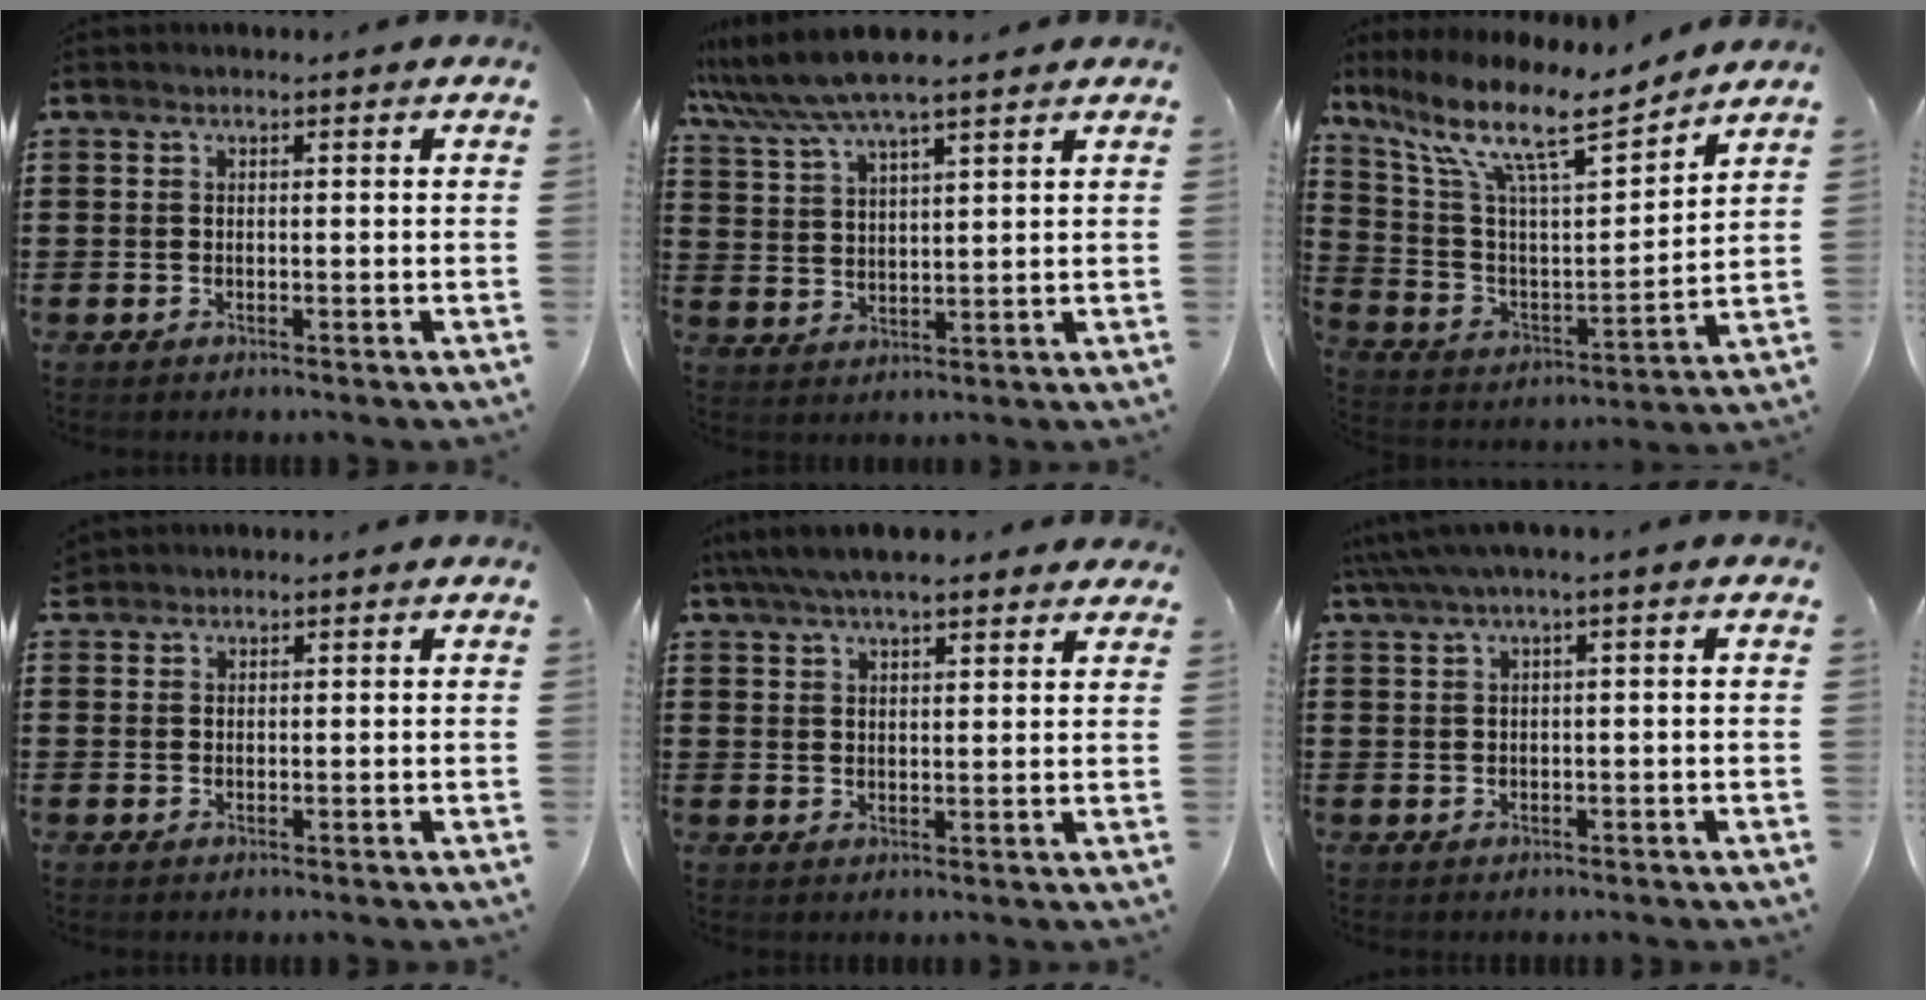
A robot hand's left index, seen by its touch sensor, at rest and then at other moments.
{"total": 7.0, "force": [5.9, 0.6, 3.6], "torque": [-0.088, -0.017, 0.105]}
{"total": 12.7, "force": [9.1, 2.8, 8.4], "torque": [-0.188, -0.054, 0.151]}
{"total": 1.2, "force": [1.1, 0.4, 0.1], "torque": [-0.006, 0.002, 0.023]}
{"total": 5.6, "force": [4.8, 1.0, 2.6], "torque": [-0.064, -0.005, 0.088]}
{"total": 2.3, "force": [0.3, 0.1, 2.3], "torque": [-0.048, -0.006, 0.003]}